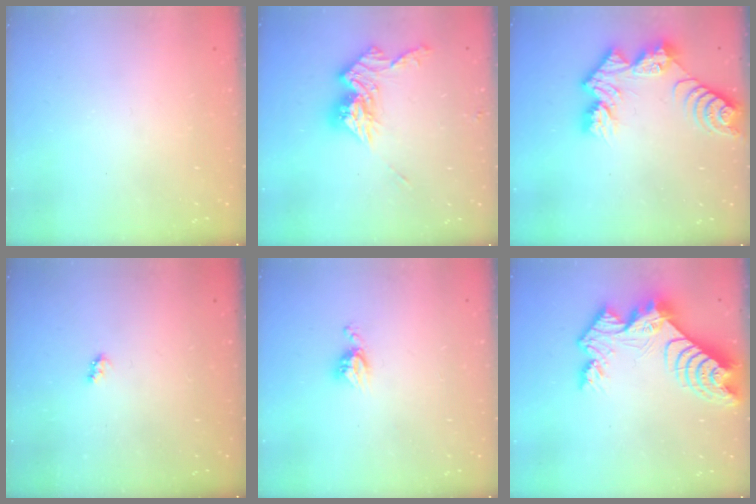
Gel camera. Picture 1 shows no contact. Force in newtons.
{"total": 12.8, "press": 12.7, "slide": 1.1}
{"total": 11.0, "press": 11.0, "slide": 0.8}
{"total": 2.6, "press": 2.6, "slide": 0.4}
{"total": 5.1, "press": 5.1, "slide": 0.5}
{"total": 13.2, "press": 13.2, "slide": 1.0}